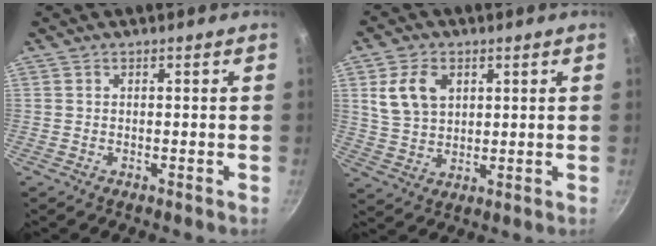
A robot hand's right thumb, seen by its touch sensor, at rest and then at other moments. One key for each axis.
{"total": 8.7, "fx": 3.0, "fy": 6.0, "fz": 5.5, "tx": -0.090, "ty": -0.008, "tz": 0.065}